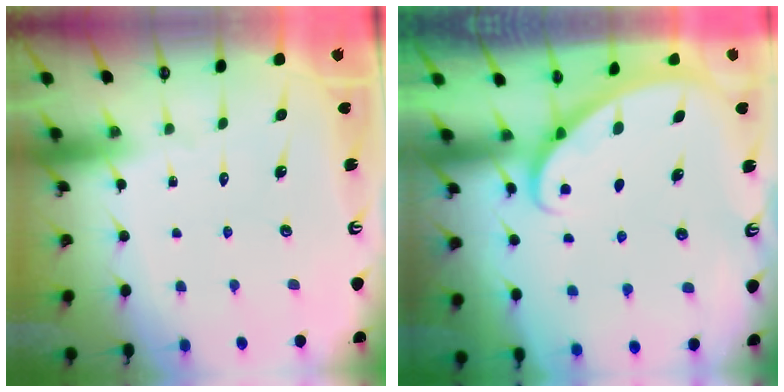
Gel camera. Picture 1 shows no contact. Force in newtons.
{"total": 2.1, "press": 2.1, "slide": 0.1}